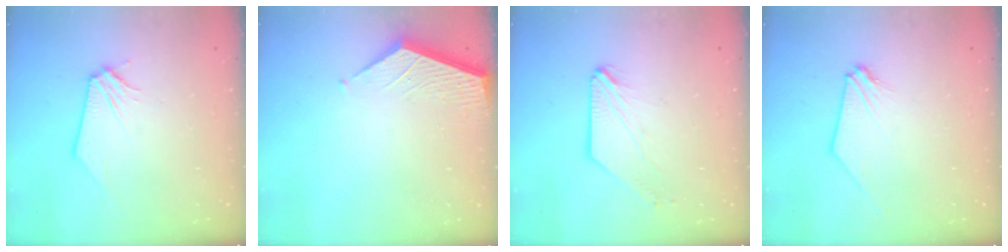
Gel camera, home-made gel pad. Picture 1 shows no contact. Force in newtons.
{"total": 3.7, "press": 3.7, "slide": 0.3}
{"total": 0.0}
{"total": 0.0}